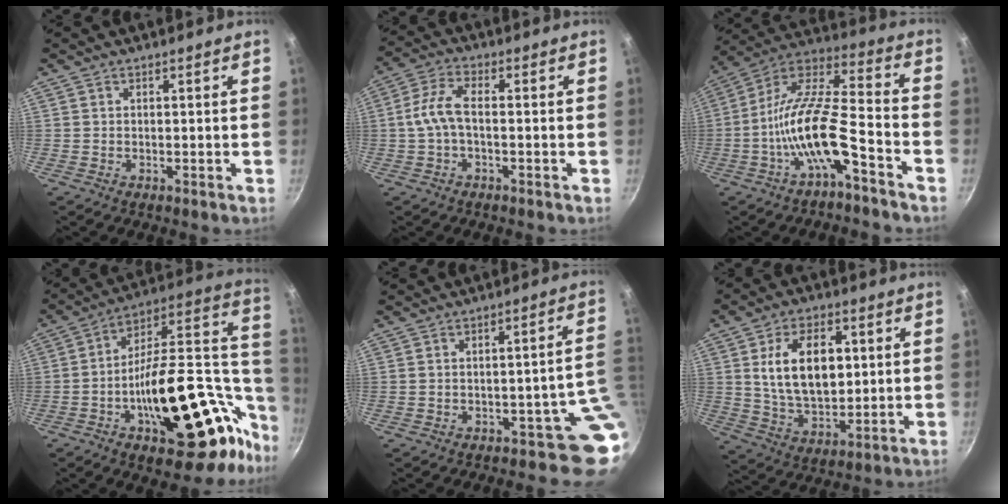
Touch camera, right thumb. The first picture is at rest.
{"total": 6.3, "force": [-0.8, 3.1, 5.4], "torque": [-0.121, 0.028, -0.023]}
{"total": 15.8, "force": [-7.0, 4.9, 13.3], "torque": [-0.245, 0.057, -0.138]}
{"total": 34.9, "force": [-8.0, 18.2, 28.7], "torque": [-0.369, 0.060, -0.108]}
{"total": 6.0, "force": [-1.6, 3.5, 4.6], "torque": [0.006, 0.032, -0.023]}
{"total": 14.8, "force": [2.8, 9.0, 11.4], "torque": [-0.165, -0.009, 0.052]}